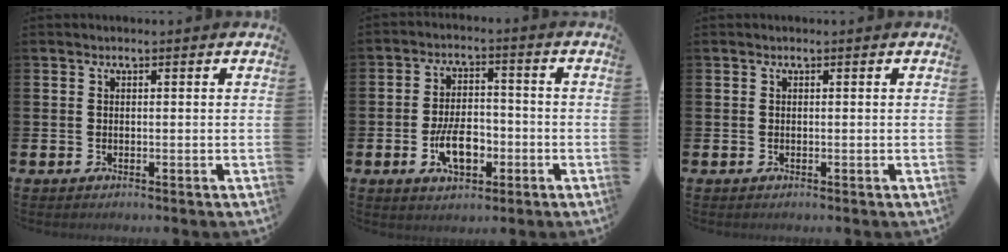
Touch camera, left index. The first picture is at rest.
{"total": 6.5, "force": [-2.0, 3.7, 4.9], "torque": [-0.077, 0.005, -0.039]}
{"total": 0.0}